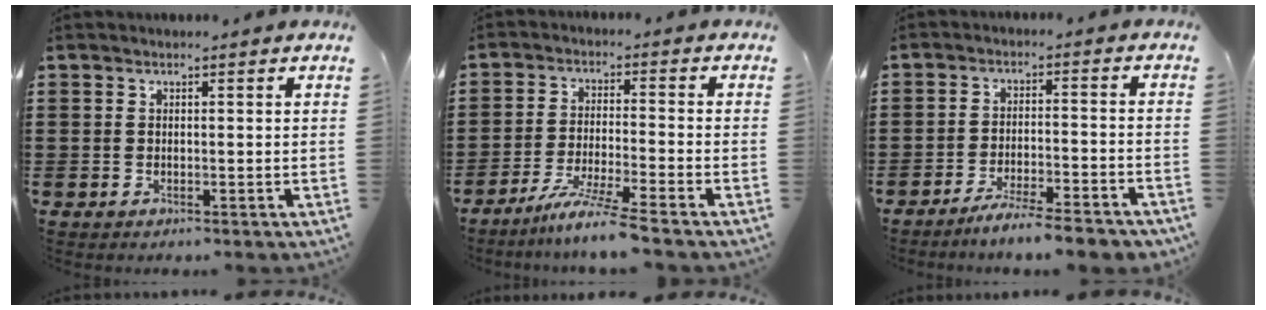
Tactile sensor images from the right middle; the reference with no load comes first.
{"total": 6.3, "force": [-5.3, -0.5, 3.3], "torque": [-0.063, -0.016, -0.101]}
{"total": 5.4, "force": [-4.8, -0.1, 2.4], "torque": [-0.042, -0.009, -0.090]}